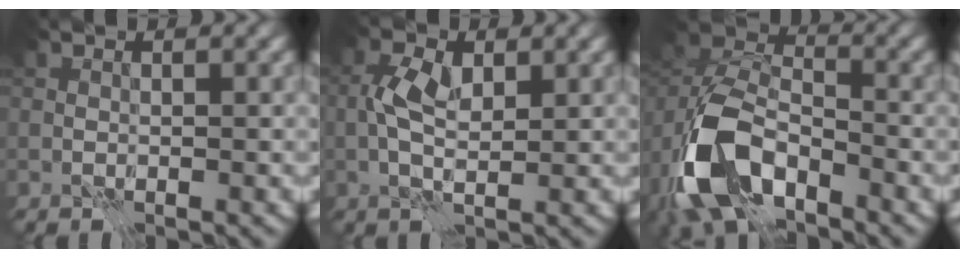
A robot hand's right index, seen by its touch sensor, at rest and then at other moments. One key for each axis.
{"total": 2.9, "fx": 0.6, "fy": 1.3, "fz": 2.5, "tx": -0.056, "ty": 0.009, "tz": 0.007}
{"total": 9.4, "fx": -5.0, "fy": 5.3, "fz": 6.0, "tx": -0.127, "ty": -0.003, "tz": -0.098}